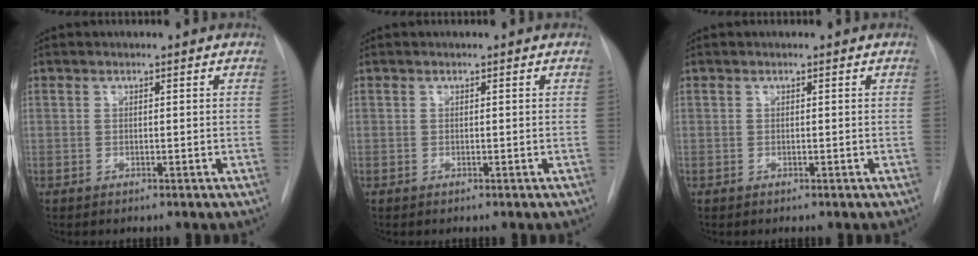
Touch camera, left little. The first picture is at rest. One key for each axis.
{"total": 0.0}
{"total": 0.0}